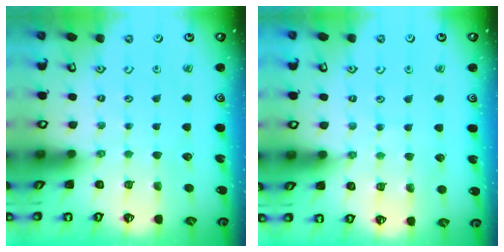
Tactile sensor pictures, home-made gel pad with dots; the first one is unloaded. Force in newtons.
{"total": 6.6, "press": 6.6, "slide": 0.6}